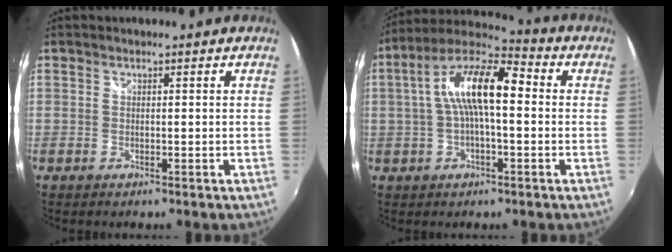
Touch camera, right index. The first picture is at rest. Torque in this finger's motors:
{"motor_torque": [0.92, -0.21, 0.67, 0.21]}